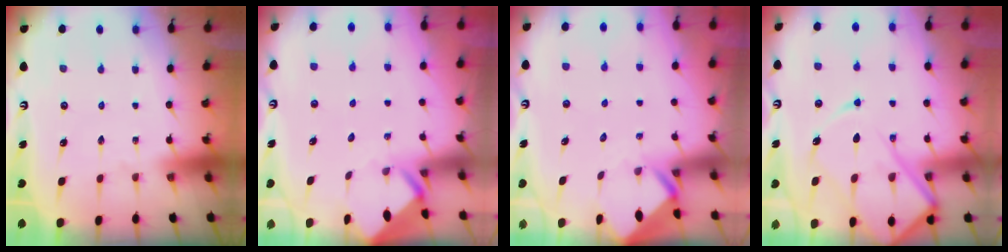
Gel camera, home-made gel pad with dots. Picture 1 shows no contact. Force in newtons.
{"total": 2.9, "press": 2.9, "slide": 0.1}
{"total": 2.8, "press": 2.8, "slide": 0.2}
{"total": 15.4, "press": 15.3, "slide": 1.5}